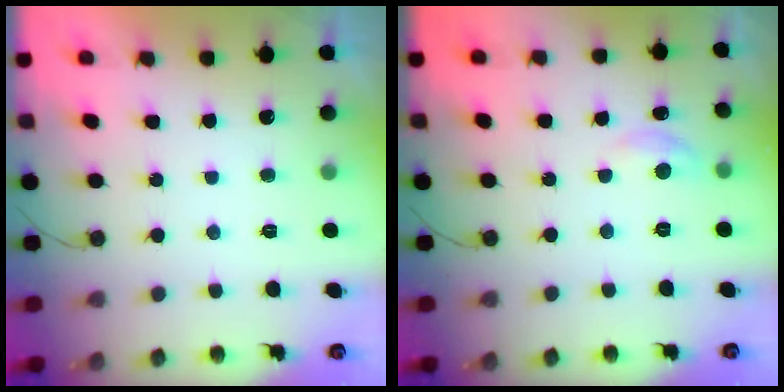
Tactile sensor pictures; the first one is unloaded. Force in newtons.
{"total": 3.9, "press": 3.8, "slide": 0.5}